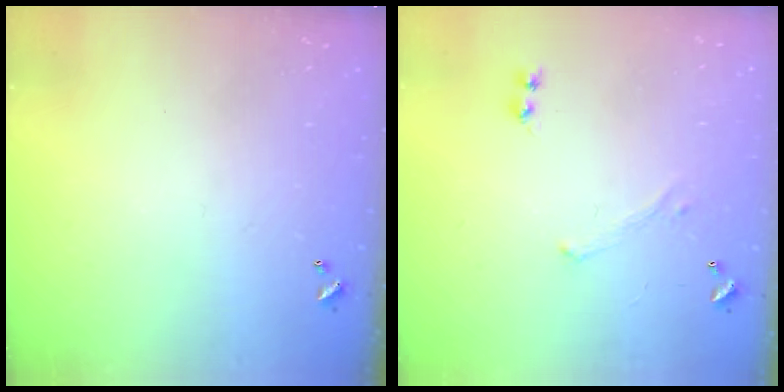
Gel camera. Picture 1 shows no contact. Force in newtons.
{"total": 0.0}